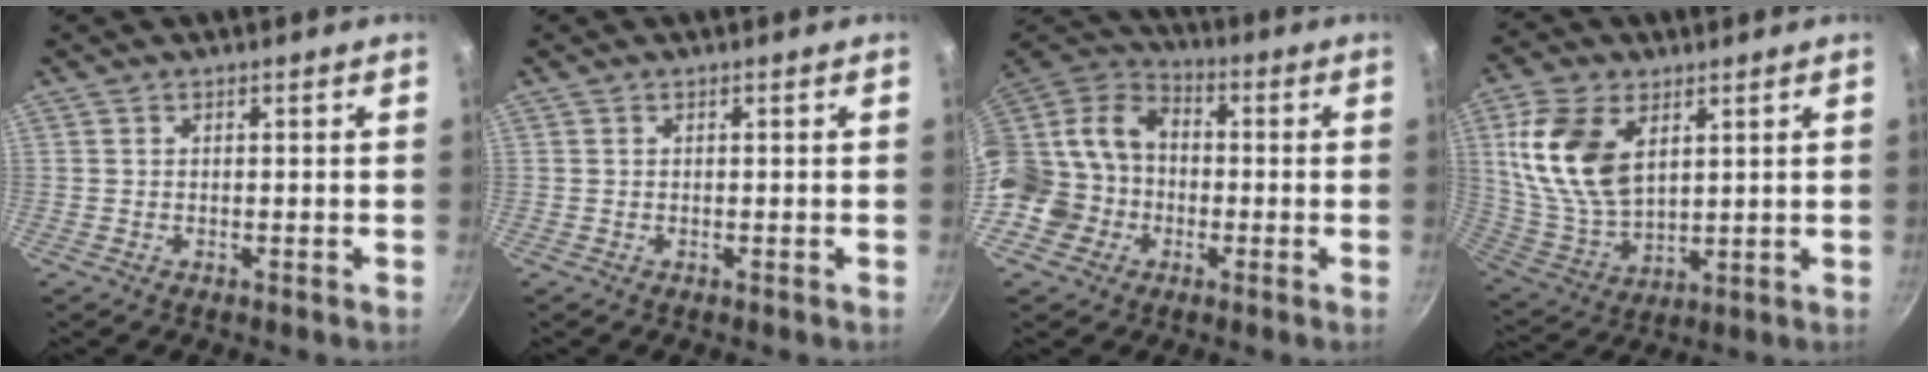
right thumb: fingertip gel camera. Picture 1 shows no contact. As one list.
[{"total": 0.0}, {"total": 17.2, "force": [-3.7, 14.9, 7.8], "torque": [-0.135, 0.049, -0.079]}, {"total": 15.9, "force": [5.1, 9.4, 11.7], "torque": [-0.216, -0.019, 0.114]}]